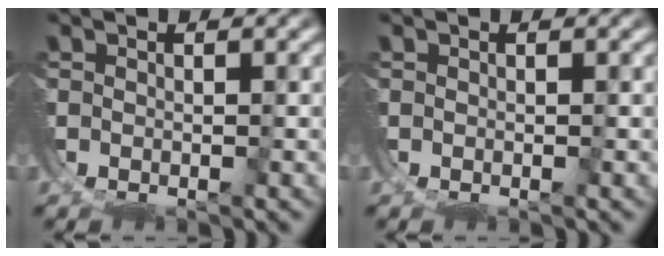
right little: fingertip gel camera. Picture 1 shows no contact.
{"total": 0.0}